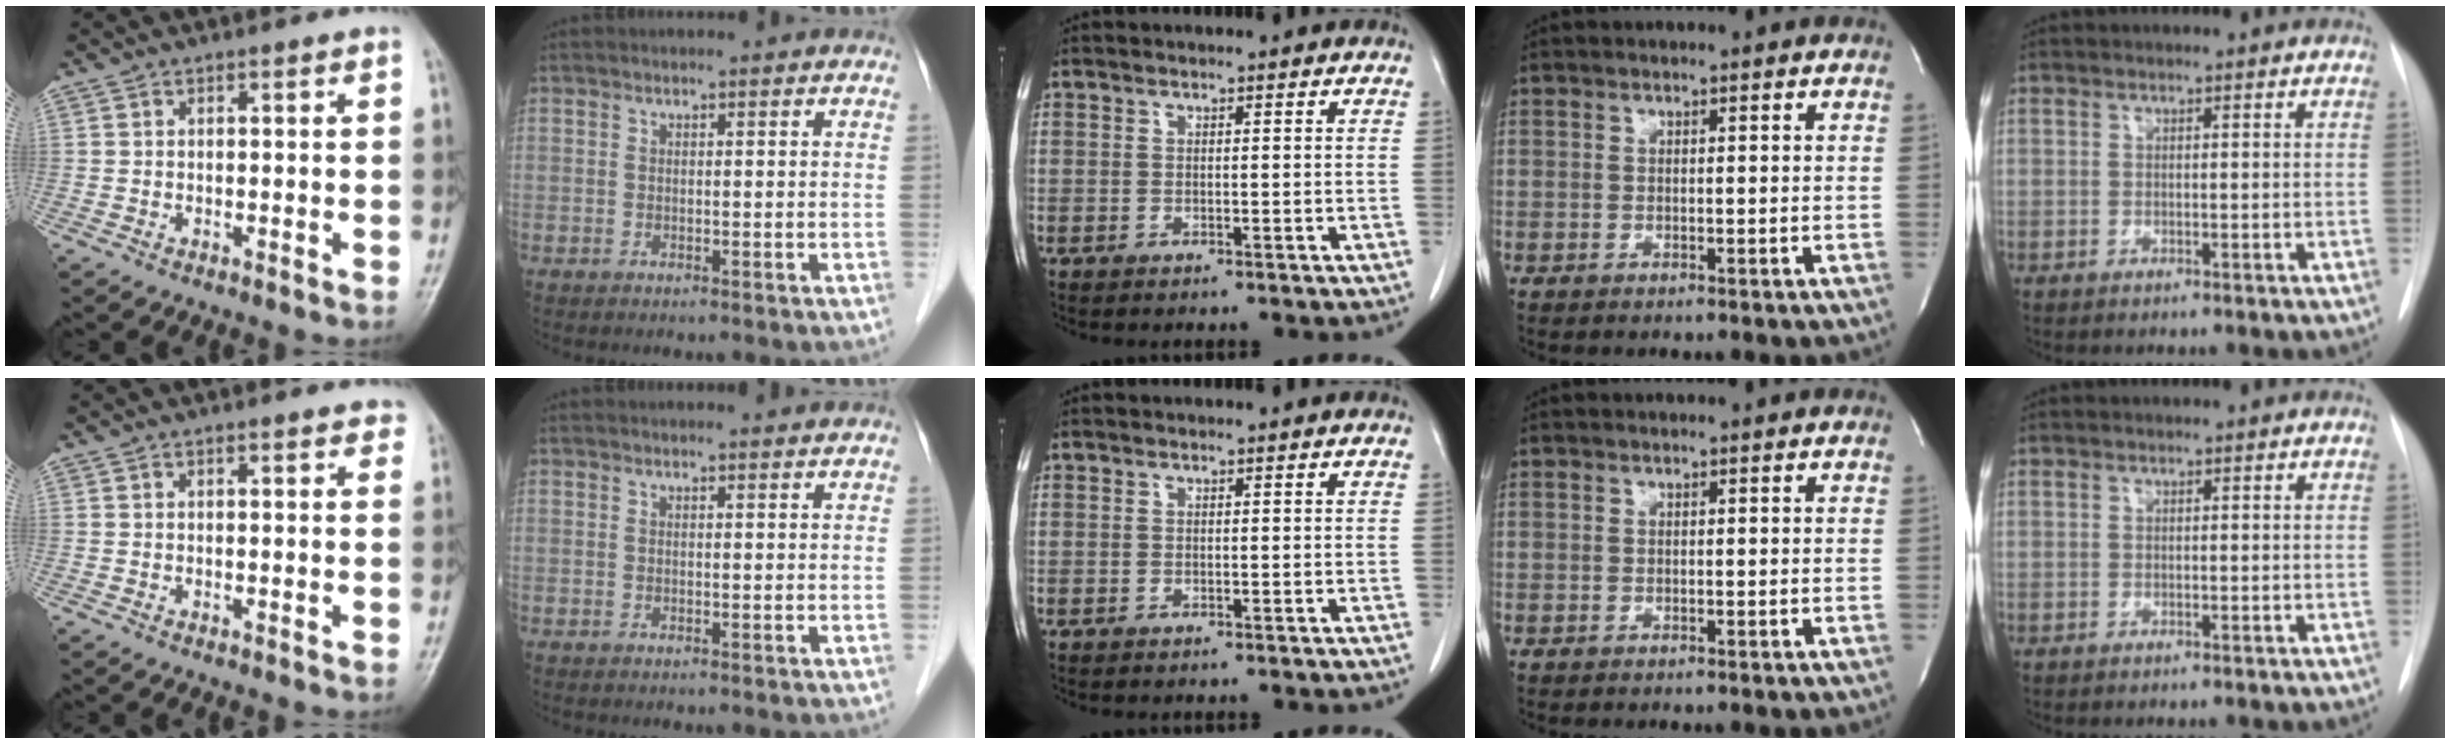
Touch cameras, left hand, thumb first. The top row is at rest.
{"thumb": {"total": 2.6, "force": [2.0, 1.0, 1.3], "torque": [0.003, 0.000, 0.015]}, "index": {"total": 2.0, "force": [2.0, 0.0, 0.3], "torque": [-0.009, 0.003, 0.023]}}